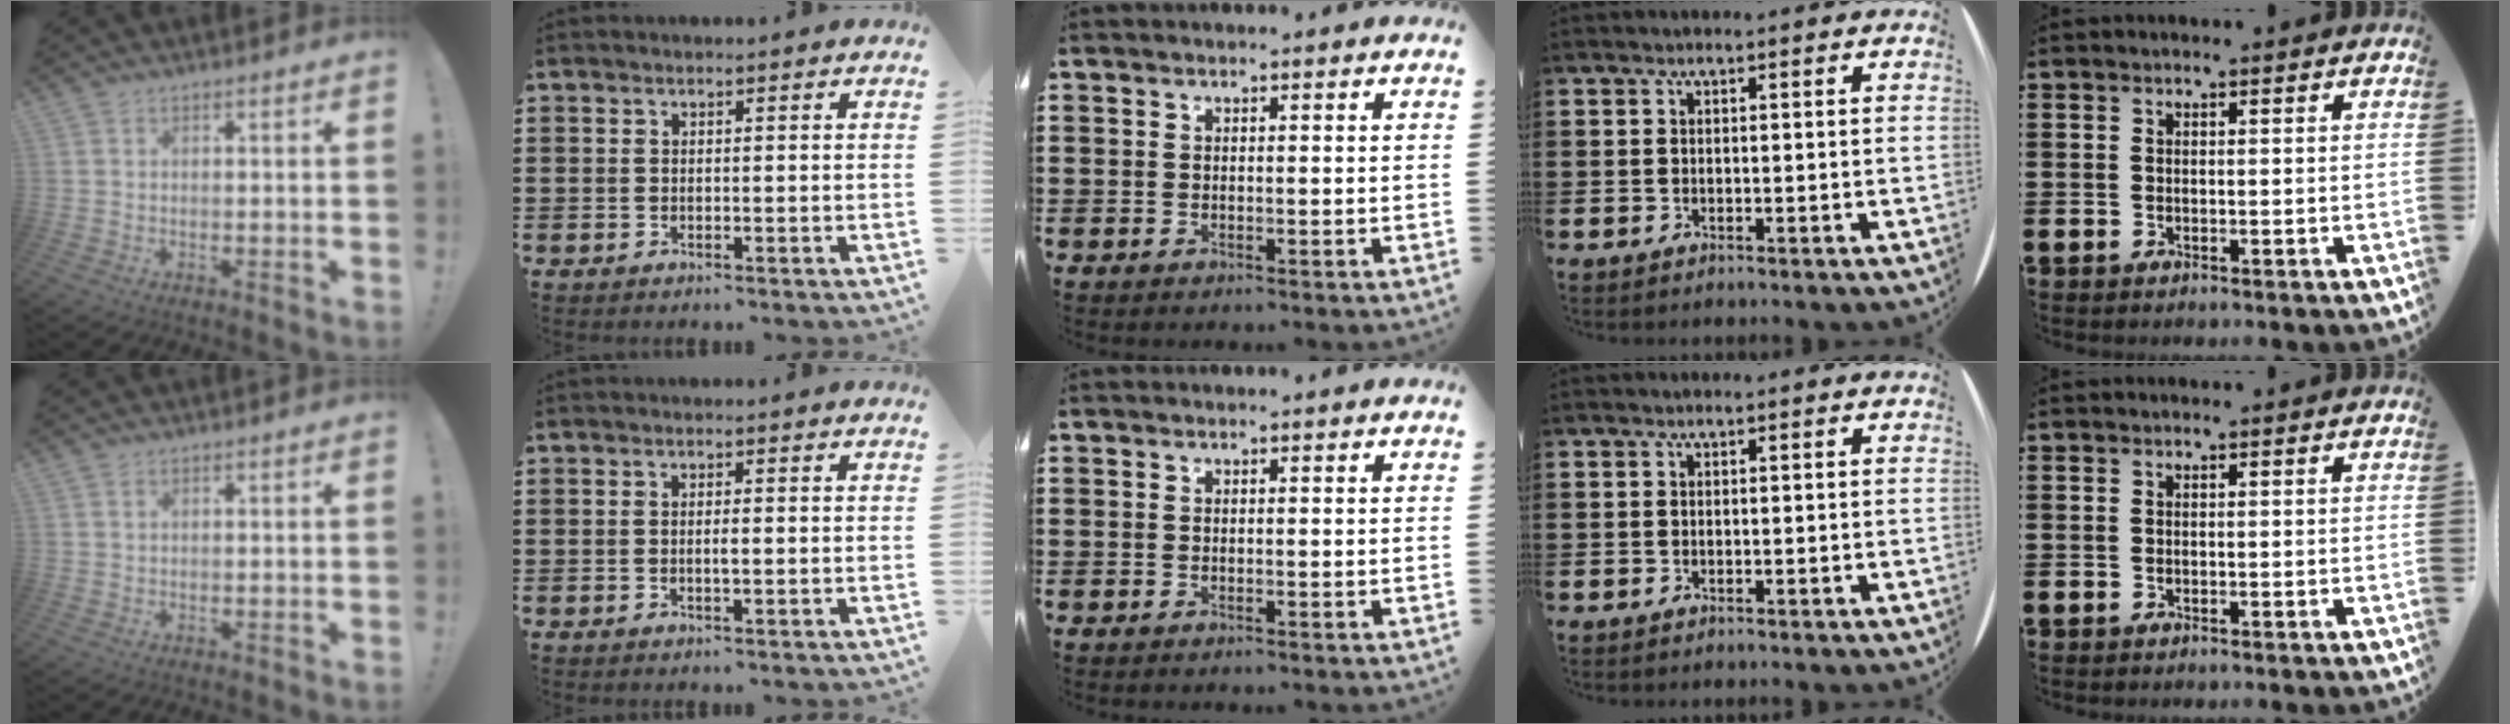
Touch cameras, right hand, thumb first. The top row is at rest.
{"thumb": {"total": 0.5, "force": [0.4, 0.3, 0.2], "torque": [-0.004, 0.000, 0.008]}, "index": {"total": 1.2, "force": [-0.2, 0.2, 1.1], "torque": [-0.021, -0.002, -0.003]}}